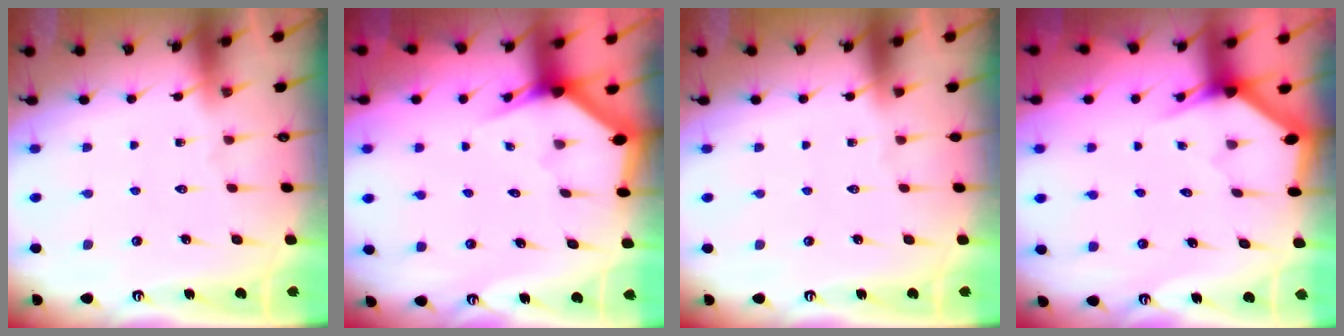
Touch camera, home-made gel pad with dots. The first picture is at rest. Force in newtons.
{"total": 2.7, "press": 2.7, "slide": 0.1}
{"total": 0.0}
{"total": 3.1, "press": 3.1, "slide": 0.0}